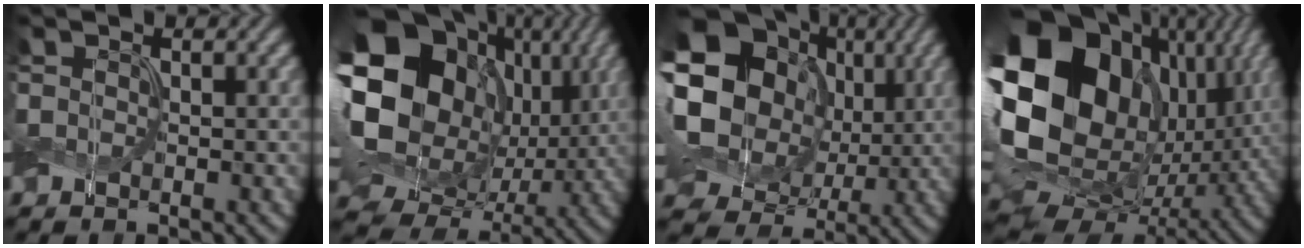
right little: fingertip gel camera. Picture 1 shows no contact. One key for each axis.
{"total": 23.3, "fx": 4.8, "fy": 19.6, "fz": 11.8, "tx": -0.268, "ty": 0.007, "tz": 0.078}
{"total": 18.0, "fx": 3.3, "fy": 15.3, "fz": 8.7, "tx": -0.208, "ty": 0.018, "tz": 0.051}
{"total": 22.5, "fx": 3.2, "fy": 16.9, "fz": 14.5, "tx": -0.305, "ty": -0.017, "tz": 0.061}